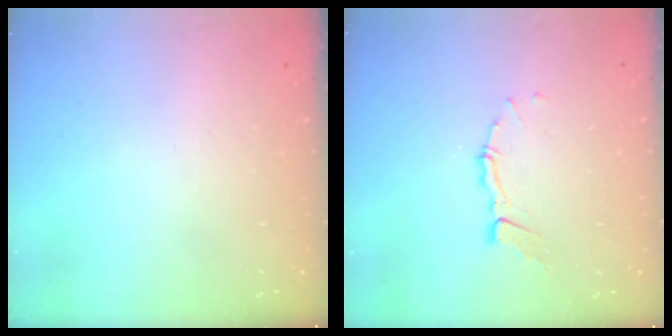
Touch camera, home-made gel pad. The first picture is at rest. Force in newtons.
{"total": 4.4, "press": 4.4, "slide": 0.1}